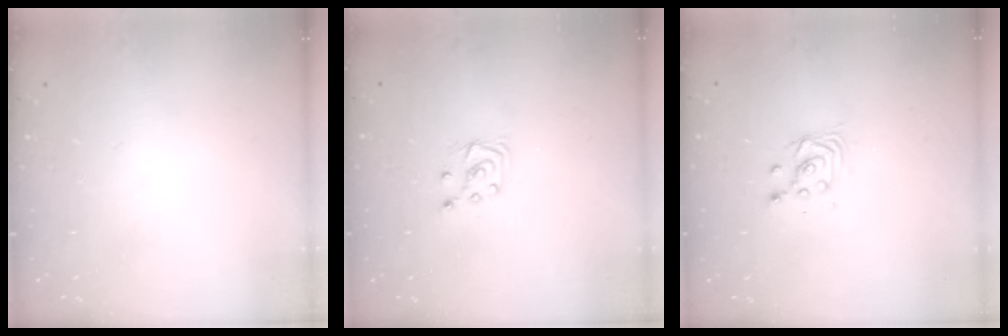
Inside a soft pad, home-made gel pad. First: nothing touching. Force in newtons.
{"total": 5.2, "press": 5.2, "slide": 0.4}
{"total": 3.4, "press": 3.4, "slide": 0.2}